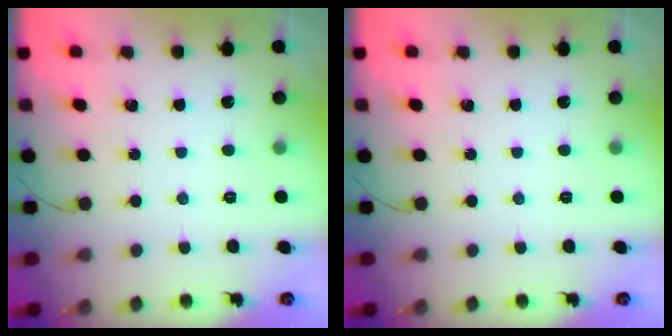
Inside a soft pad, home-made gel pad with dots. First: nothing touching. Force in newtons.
{"total": 0.0}